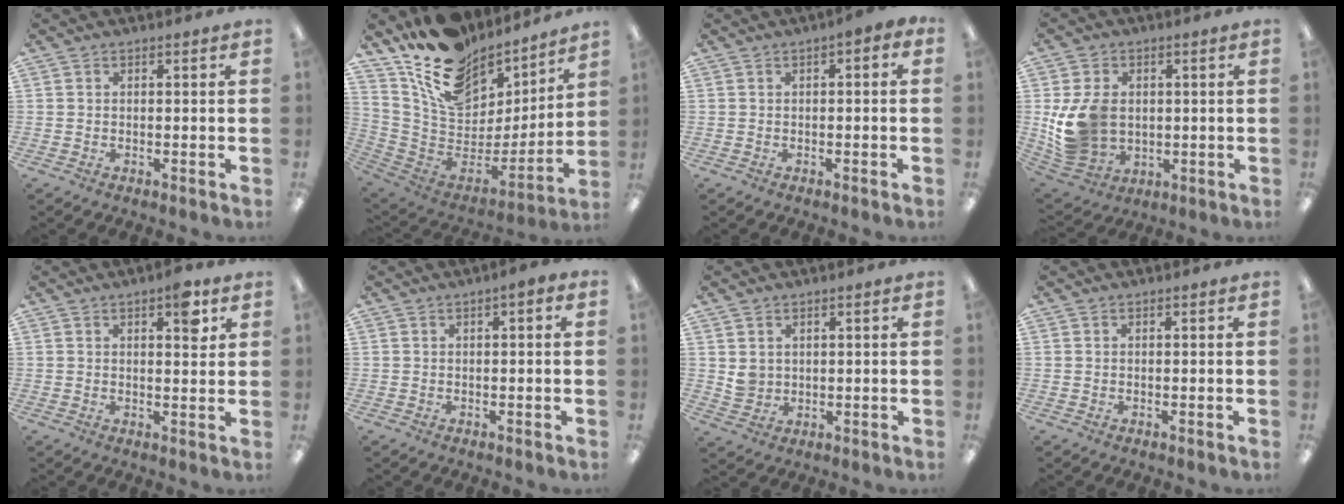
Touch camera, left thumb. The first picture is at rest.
{"total": 18.1, "force": [12.5, 10.4, 7.9], "torque": [-0.145, -0.098, 0.226]}
{"total": 1.6, "force": [-0.6, 0.7, 1.3], "torque": [-0.023, 0.007, -0.012]}
{"total": 12.9, "force": [0.4, 10.3, 7.6], "torque": [-0.172, 0.007, 0.015]}
{"total": 6.2, "force": [3.2, 2.5, 4.7], "torque": [-0.044, -0.016, 0.043]}
{"total": 2.0, "force": [0.4, 0.5, 1.9], "torque": [-0.029, 0.001, 0.004]}
{"total": 3.8, "force": [1.7, 3.3, 0.6], "torque": [-0.004, -0.002, 0.031]}
{"total": 0.0}